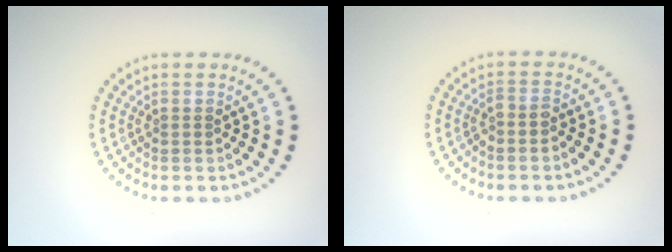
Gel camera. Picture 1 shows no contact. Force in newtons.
{"total": 1.1, "press": 0.8, "slide": 0.7}